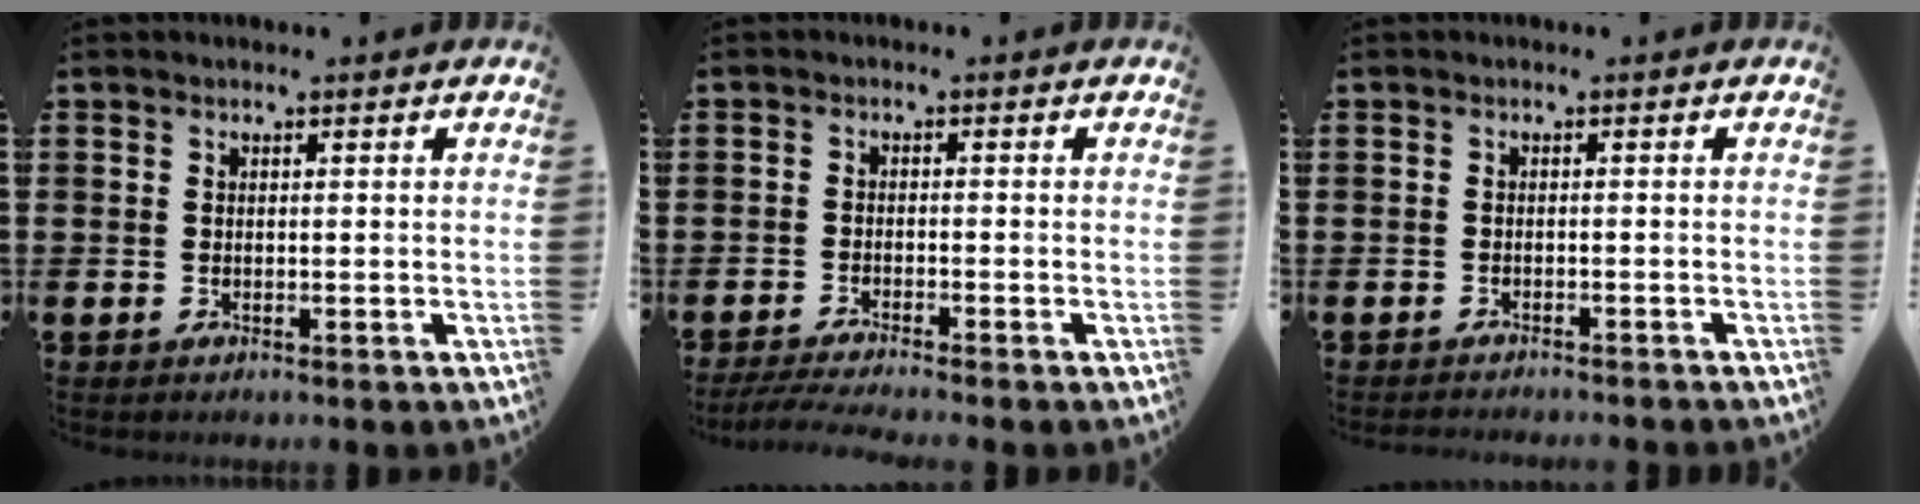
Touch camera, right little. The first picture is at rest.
{"total": 2.3, "force": [-1.9, -0.1, 1.3], "torque": [-0.020, 0.000, -0.035]}
{"total": 0.9, "force": [-0.9, -0.2, 0.0], "torque": [0.000, 0.000, -0.018]}